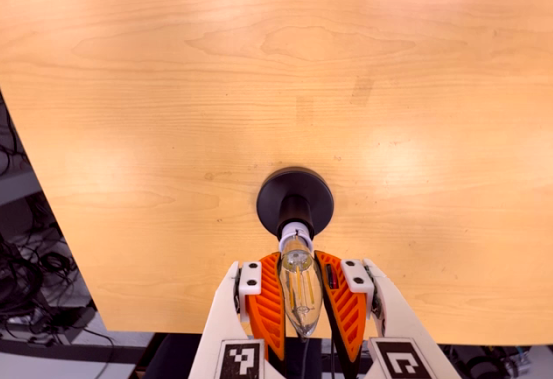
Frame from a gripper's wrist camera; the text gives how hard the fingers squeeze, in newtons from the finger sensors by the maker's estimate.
{"total": 19.3, "left": 18.0, "right": 20.6}